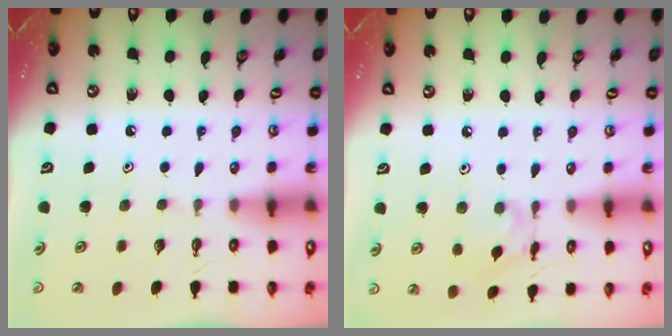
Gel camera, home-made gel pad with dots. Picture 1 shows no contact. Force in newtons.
{"total": 7.4, "press": 7.4, "slide": 0.4}